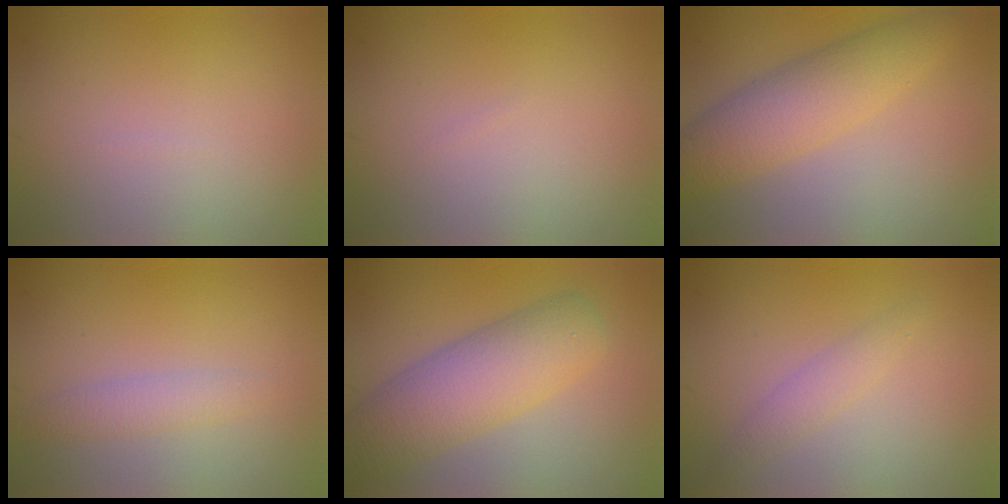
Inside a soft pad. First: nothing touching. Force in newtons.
{"total": 0.0}
{"total": 5.5, "press": 5.5, "slide": 0.1}
{"total": 1.9, "press": 1.9, "slide": 0.0}
{"total": 6.9, "press": 6.9, "slide": 0.2}
{"total": 1.6, "press": 1.6, "slide": 0.2}